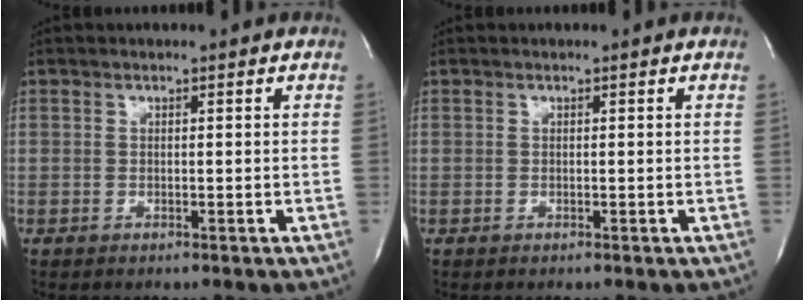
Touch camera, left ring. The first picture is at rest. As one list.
[{"total": 0.0}]